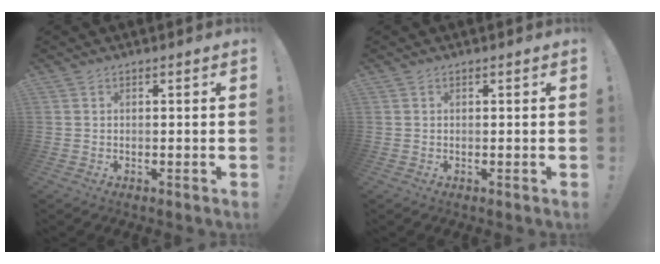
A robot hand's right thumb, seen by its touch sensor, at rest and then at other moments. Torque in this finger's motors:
{"motor_torque": [-0.08, -0.26, -0.21, 0.33, -0.03]}